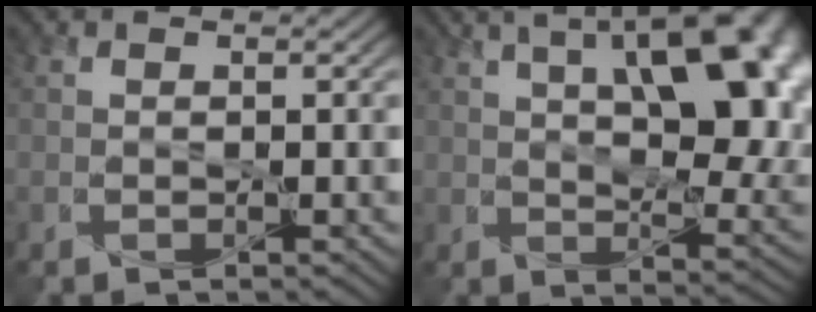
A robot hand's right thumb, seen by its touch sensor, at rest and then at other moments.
{"total": 18.0, "force": [5.9, 8.1, 14.9], "torque": [-0.201, 0.029, 0.072]}